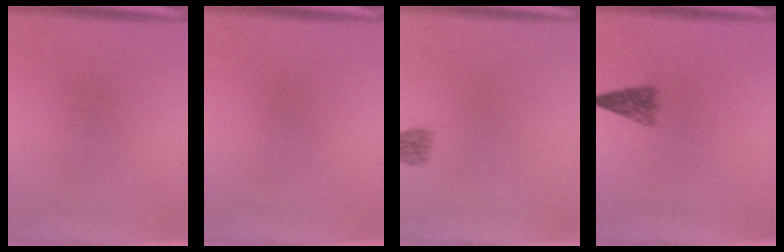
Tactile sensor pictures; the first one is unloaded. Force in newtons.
{"total": 0.0}
{"total": 2.1}
{"total": 2.9}